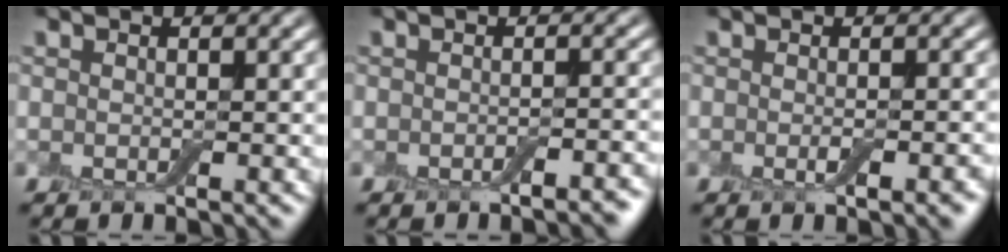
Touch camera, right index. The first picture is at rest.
{"total": 2.0, "force": [-1.2, 0.5, 1.5], "torque": [-0.015, 0.001, -0.019]}
{"total": 2.4, "force": [-0.8, 0.6, 2.1], "torque": [-0.029, -0.003, -0.012]}